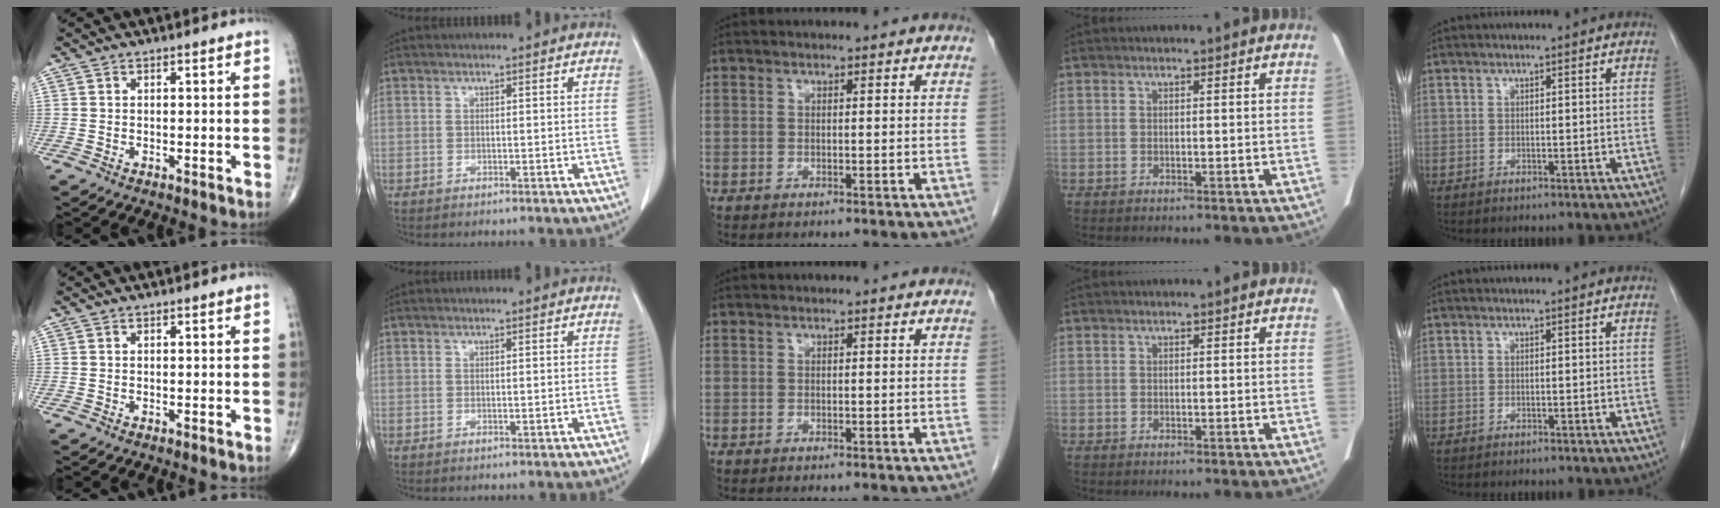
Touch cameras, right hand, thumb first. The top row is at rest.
{}